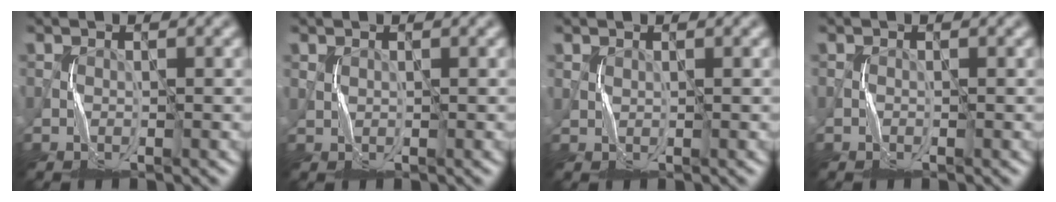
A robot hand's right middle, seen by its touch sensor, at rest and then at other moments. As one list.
[{"total": 0.6, "force": [0.4, 0.3, 0.2], "torque": [-0.009, -0.002, 0.011]}, {"total": 0.6, "force": [0.5, 0.3, 0.2], "torque": [-0.008, -0.001, 0.013]}, {"total": 0.0}]